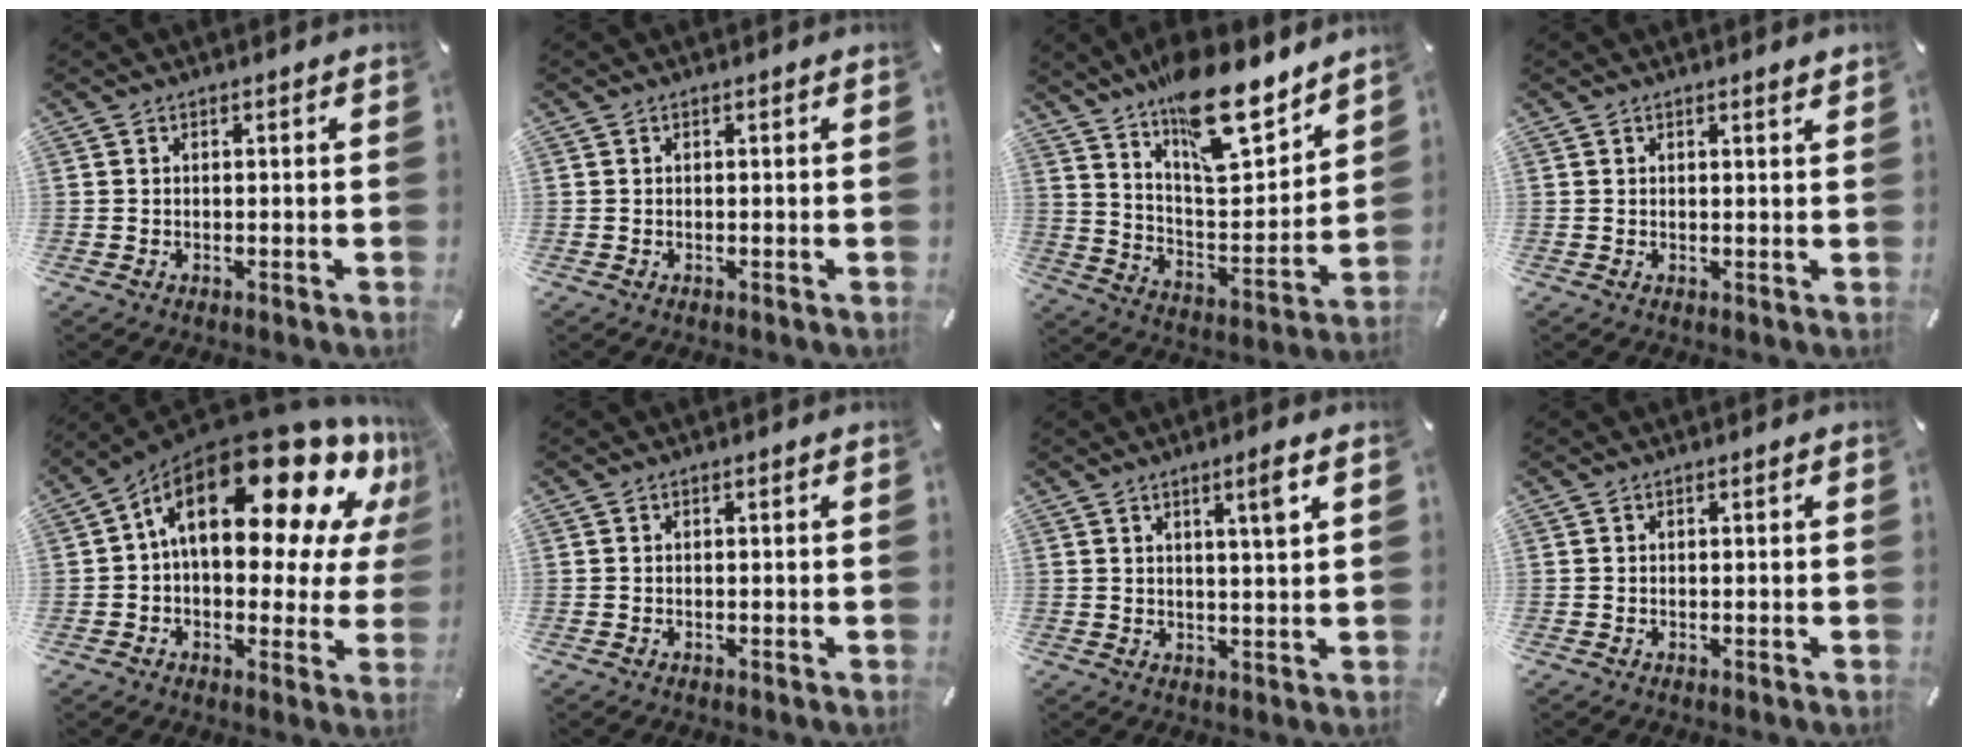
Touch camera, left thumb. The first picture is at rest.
{"total": 0.0}
{"total": 18.6, "force": [14.1, 6.6, 10.2], "torque": [-0.160, -0.101, 0.241]}
{"total": 1.0, "force": [0.8, 0.0, 0.6], "torque": [-0.013, -0.002, 0.015]}
{"total": 25.6, "force": [10.9, 12.5, 19.5], "torque": [-0.309, -0.074, 0.182]}
{"total": 0.0}
{"total": 4.8, "force": [2.4, 0.0, 4.1], "torque": [-0.069, -0.007, 0.034]}
{"total": 0.0}